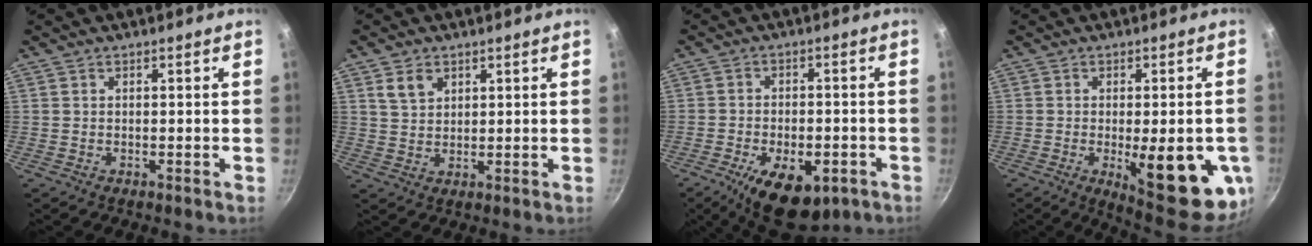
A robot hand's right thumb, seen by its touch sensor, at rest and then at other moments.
{"total": 4.2, "force": [2.3, 2.9, 2.1], "torque": [-0.027, -0.012, 0.048]}
{"total": 13.3, "force": [-6.6, 6.6, 9.5], "torque": [-0.141, 0.011, -0.089]}
{"total": 17.9, "force": [-4.8, 6.2, 16.0], "torque": [-0.163, -0.009, -0.038]}